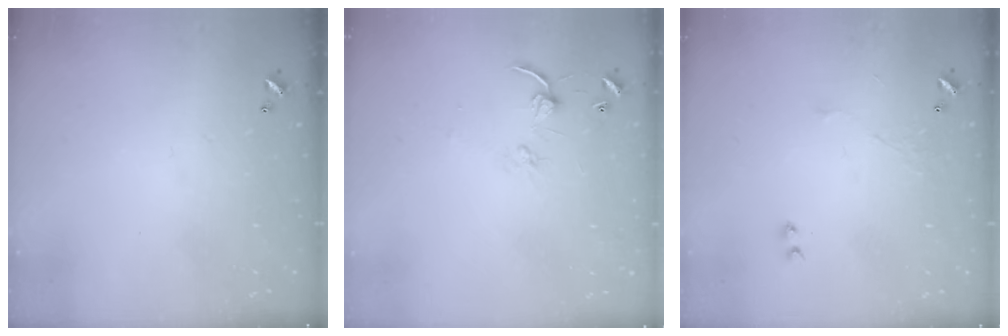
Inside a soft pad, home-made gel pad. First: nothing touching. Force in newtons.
{"total": 4.6, "press": 4.6, "slide": 0.4}
{"total": 2.4, "press": 2.3, "slide": 0.6}